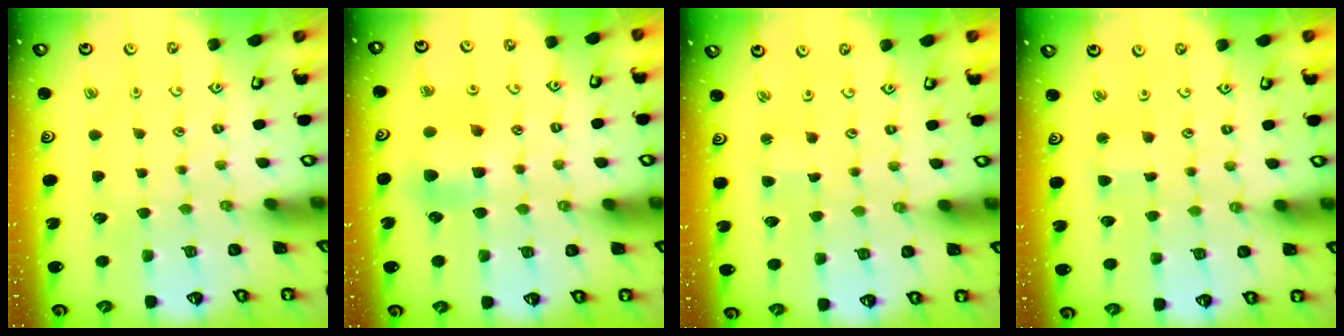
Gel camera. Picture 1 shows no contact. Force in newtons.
{"total": 5.6, "press": 5.6, "slide": 0.6}
{"total": 1.8, "press": 1.7, "slide": 0.3}
{"total": 2.1, "press": 2.1, "slide": 0.2}